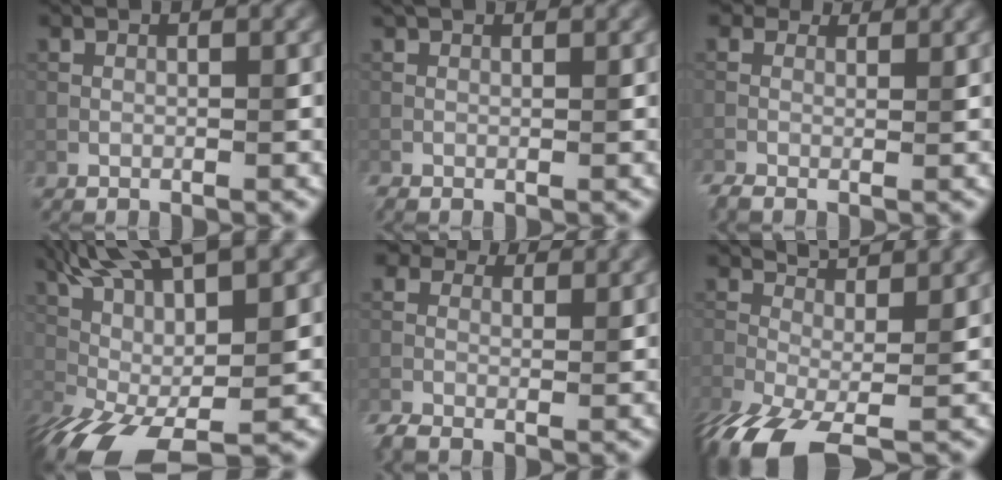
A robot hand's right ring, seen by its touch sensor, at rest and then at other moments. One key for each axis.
{"total": 2.1, "fx": 0.9, "fy": 0.8, "fz": 1.7, "tx": -0.024, "ty": 0.004, "tz": 0.012}
{"total": 3.3, "fx": 0.9, "fy": 2.3, "fz": 2.1, "tx": -0.042, "ty": -0.003, "tz": 0.007}
{"total": 13.3, "fx": 1.1, "fy": 4.6, "fz": 12.5, "tx": -0.236, "ty": 0.001, "tz": 0.046}
{"total": 4.2, "fx": 1.1, "fy": 3.0, "fz": 2.7, "tx": -0.061, "ty": -0.001, "tz": 0.012}
{"total": 8.8, "fx": -2.8, "fy": 3.2, "fz": 7.7, "tx": -0.148, "ty": -0.018, "tz": -0.051}